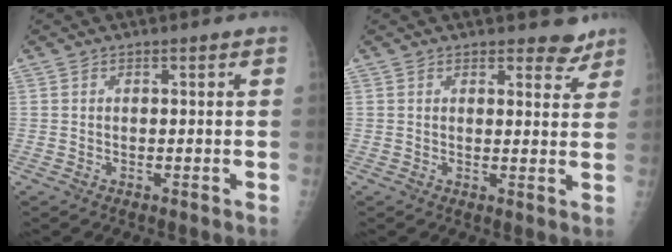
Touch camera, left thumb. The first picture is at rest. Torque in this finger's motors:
{"motor_torque": [-0.04, 0.07, 0.01, 0.03, 0.05]}